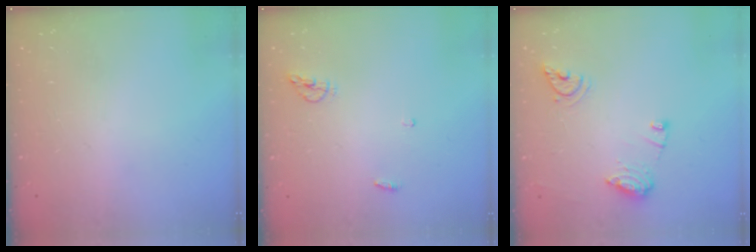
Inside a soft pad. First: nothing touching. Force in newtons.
{"total": 5.2, "press": 5.2, "slide": 0.7}
{"total": 10.3, "press": 10.2, "slide": 1.1}